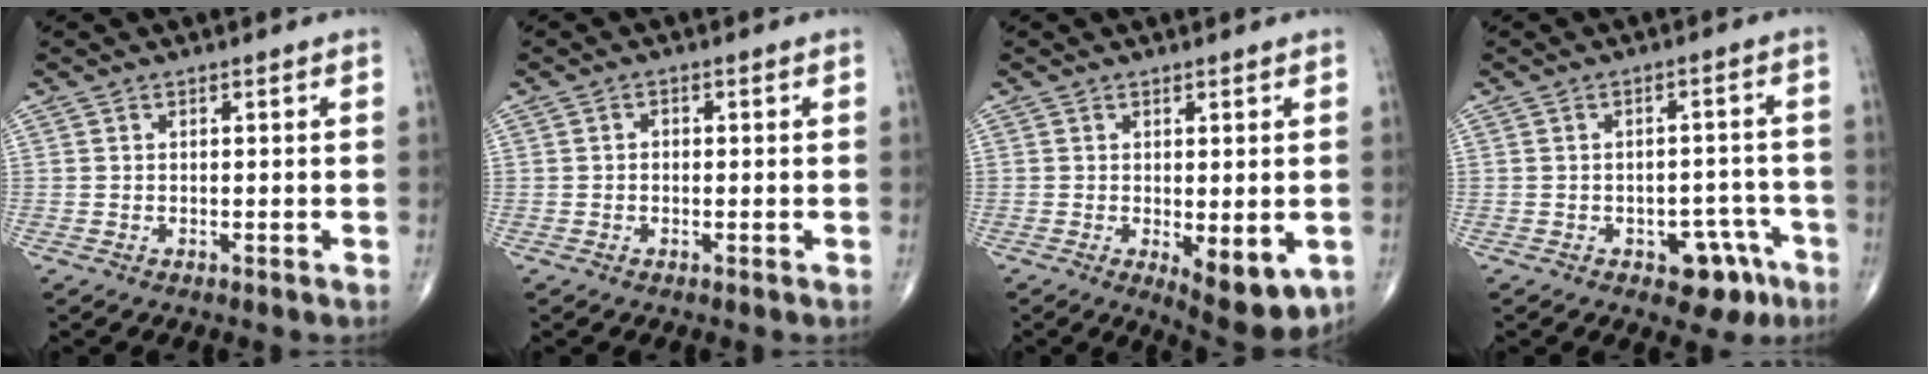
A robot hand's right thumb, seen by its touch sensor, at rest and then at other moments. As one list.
[{"total": 1.0, "force": [0.0, 0.8, 0.6], "torque": [-0.002, 0.006, -0.004]}, {"total": 8.3, "force": [-2.2, 3.2, 7.3], "torque": [-0.087, -0.019, -0.023]}, {"total": 7.2, "force": [-3.8, 4.3, 4.4], "torque": [-0.021, 0.031, -0.043]}]